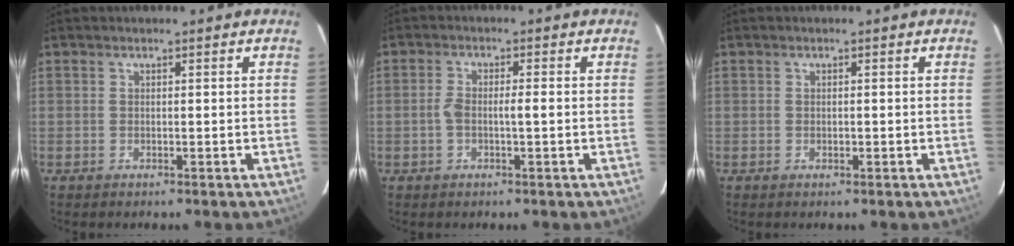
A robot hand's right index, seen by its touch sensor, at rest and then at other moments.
{"total": 3.3, "force": [-0.4, 0.8, 3.2], "torque": [-0.067, 0.011, -0.007]}
{"total": 0.6, "force": [-0.2, 0.2, 0.5], "torque": [-0.010, -0.001, -0.003]}